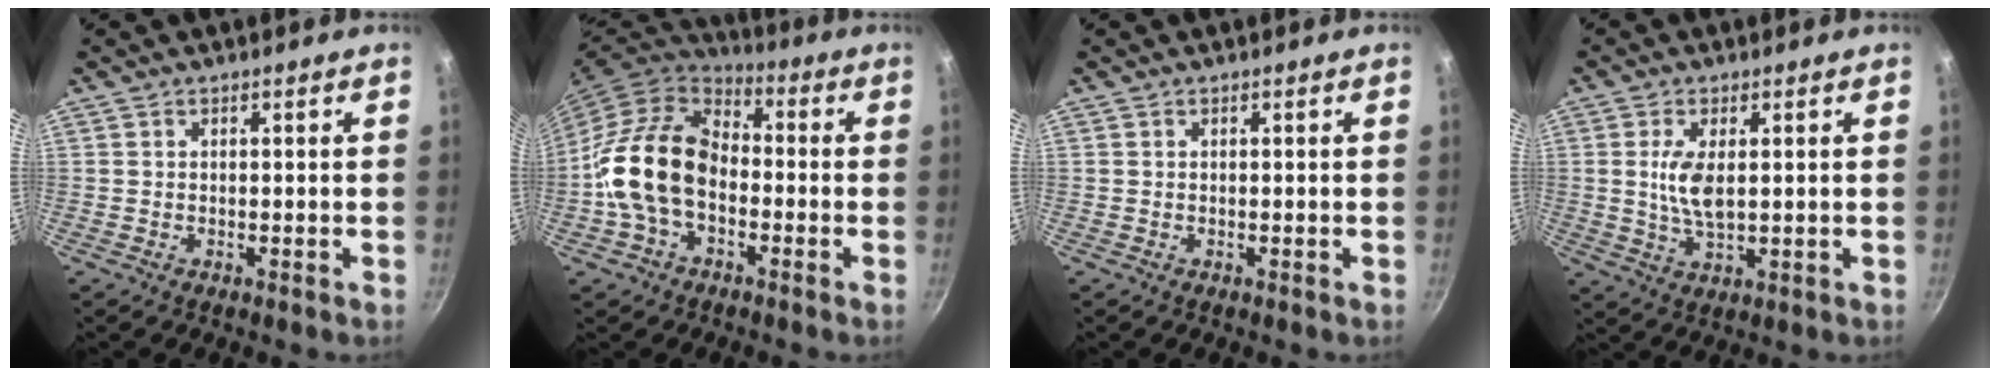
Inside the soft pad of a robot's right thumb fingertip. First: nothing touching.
{"total": 16.3, "force": [-2.6, 11.2, 11.5], "torque": [-0.180, 0.037, -0.064]}
{"total": 0.0}
{"total": 6.4, "force": [0.9, 2.8, 5.6], "torque": [-0.111, -0.006, 0.020]}